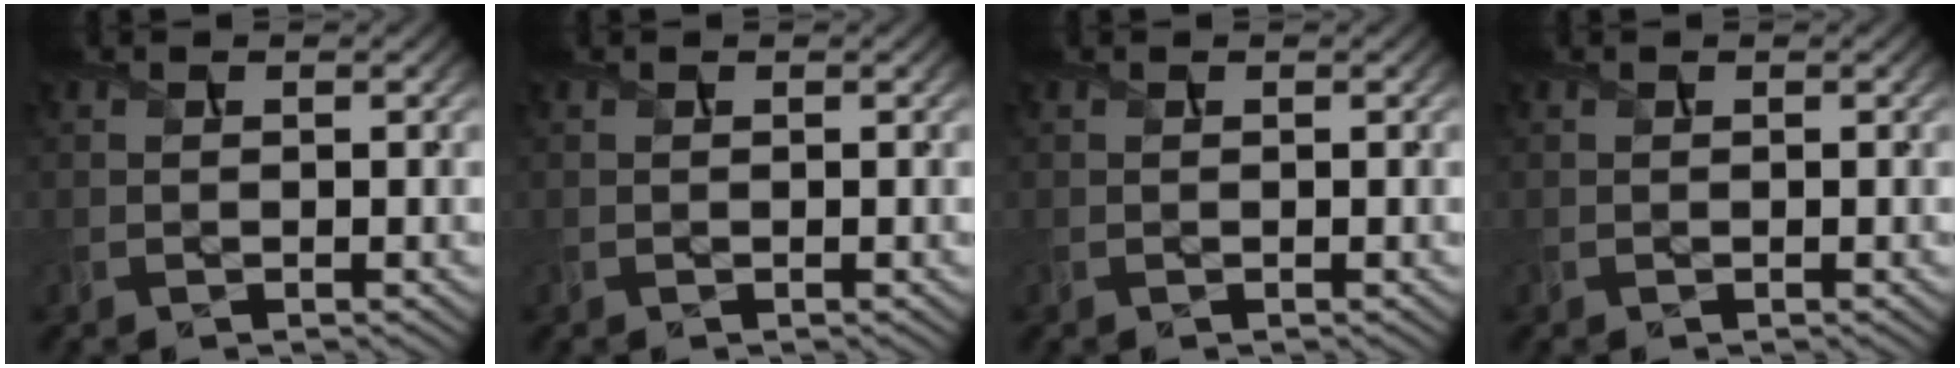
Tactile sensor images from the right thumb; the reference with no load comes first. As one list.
[{"total": 0.0}, {"total": 0.0}, {"total": 0.0}]